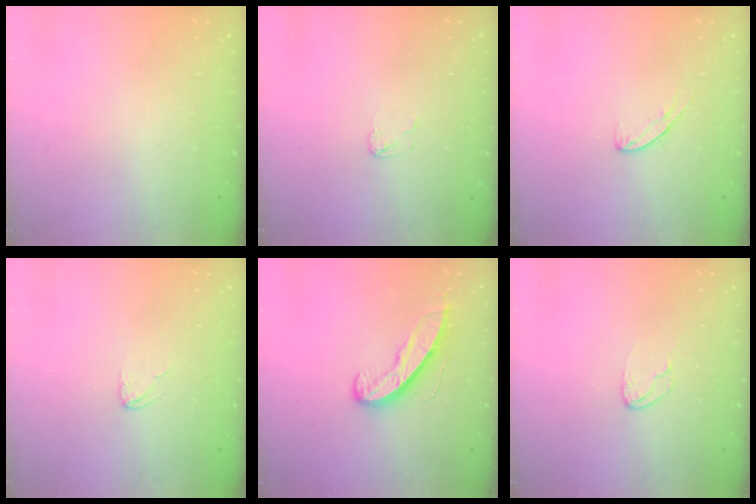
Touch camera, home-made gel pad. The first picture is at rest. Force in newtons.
{"total": 2.4, "press": 2.4, "slide": 0.2}
{"total": 5.2, "press": 5.2, "slide": 0.3}
{"total": 2.7, "press": 2.7, "slide": 0.2}
{"total": 8.9, "press": 8.9, "slide": 0.2}
{"total": 4.4, "press": 4.4, "slide": 0.3}